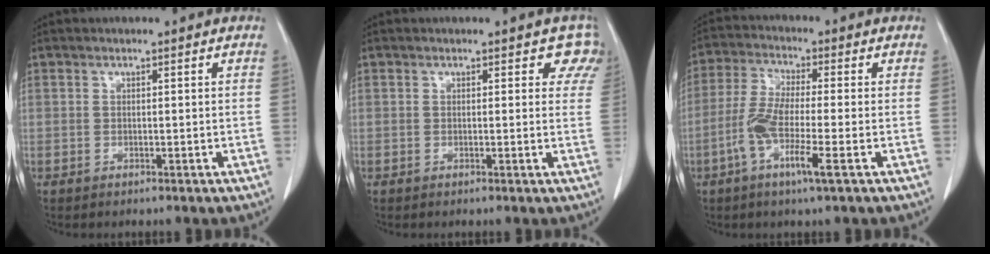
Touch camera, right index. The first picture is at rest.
{"total": 3.7, "force": [2.8, 2.2, 0.9], "torque": [0.022, -0.005, 0.008]}
{"total": 9.0, "force": [-3.2, 0.2, 8.4], "torque": [-0.170, -0.008, -0.067]}